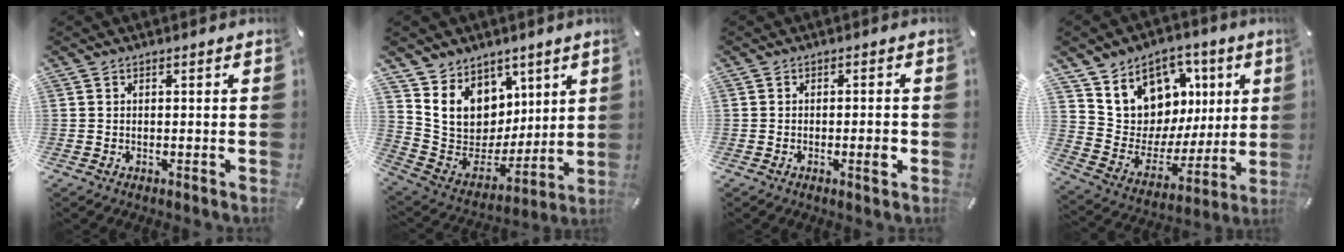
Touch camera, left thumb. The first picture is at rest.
{"total": 12.7, "force": [5.2, 11.2, 3.2], "torque": [-0.060, -0.052, 0.114]}
{"total": 3.0, "force": [-0.9, 0.9, 2.7], "torque": [-0.045, 0.005, -0.016]}
{"total": 11.5, "force": [5.4, 10.1, 1.7], "torque": [-0.033, -0.063, 0.109]}